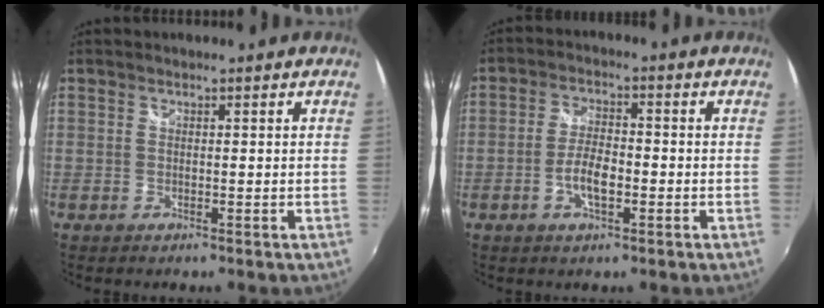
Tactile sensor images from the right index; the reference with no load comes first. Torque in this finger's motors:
{"motor_torque": [0.14, -0.14, 0.10, 0.05]}